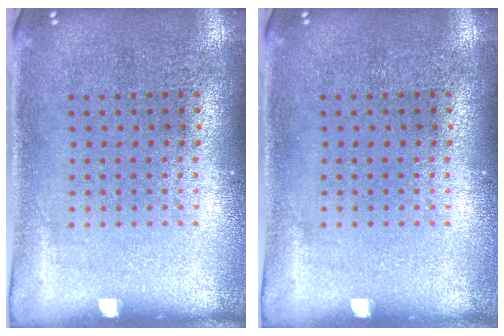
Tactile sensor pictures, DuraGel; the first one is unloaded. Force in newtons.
{"total": 0.0}